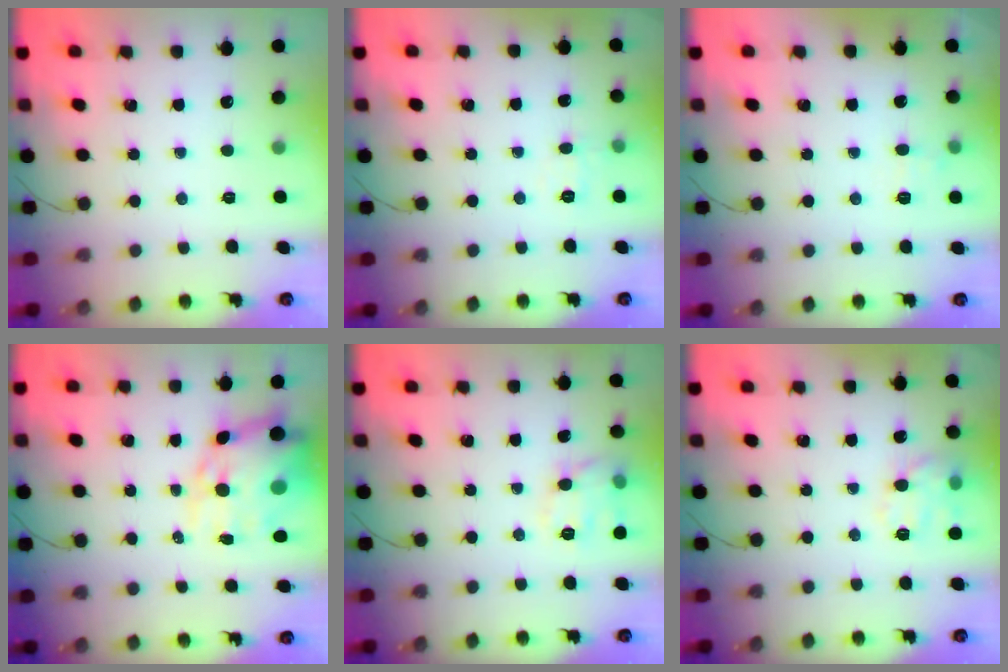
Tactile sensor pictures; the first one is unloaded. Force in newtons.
{"total": 4.9, "press": 4.7, "slide": 1.4}
{"total": 6.1, "press": 5.8, "slide": 1.8}
{"total": 16.8, "press": 16.3, "slide": 4.2}
{"total": 11.5, "press": 11.4, "slide": 0.7}
{"total": 11.0, "press": 11.0, "slide": 0.4}